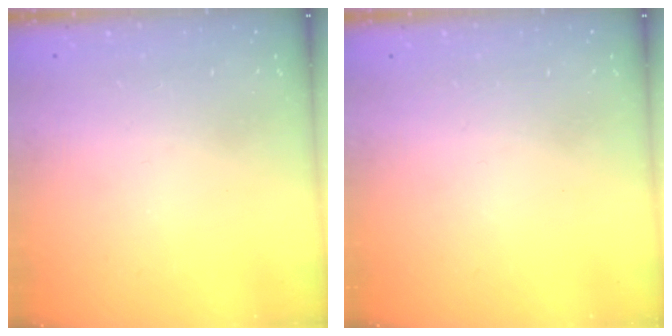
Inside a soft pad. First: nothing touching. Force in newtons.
{"total": 0.0}